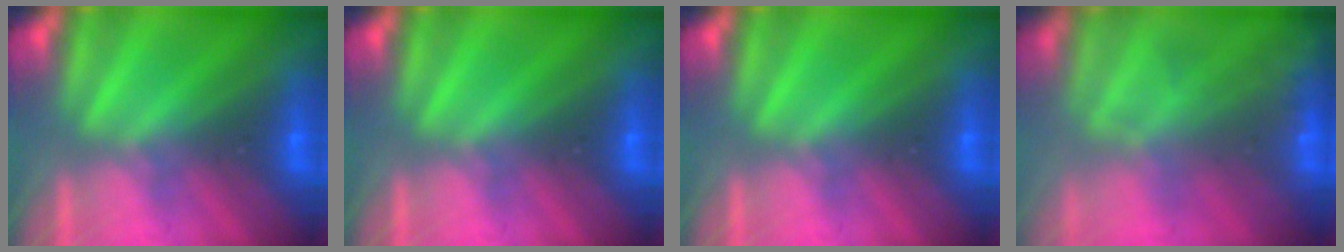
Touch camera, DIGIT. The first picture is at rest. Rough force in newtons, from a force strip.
{"total": 0.0}
{"total": 0.0}
{"total": 9.9}